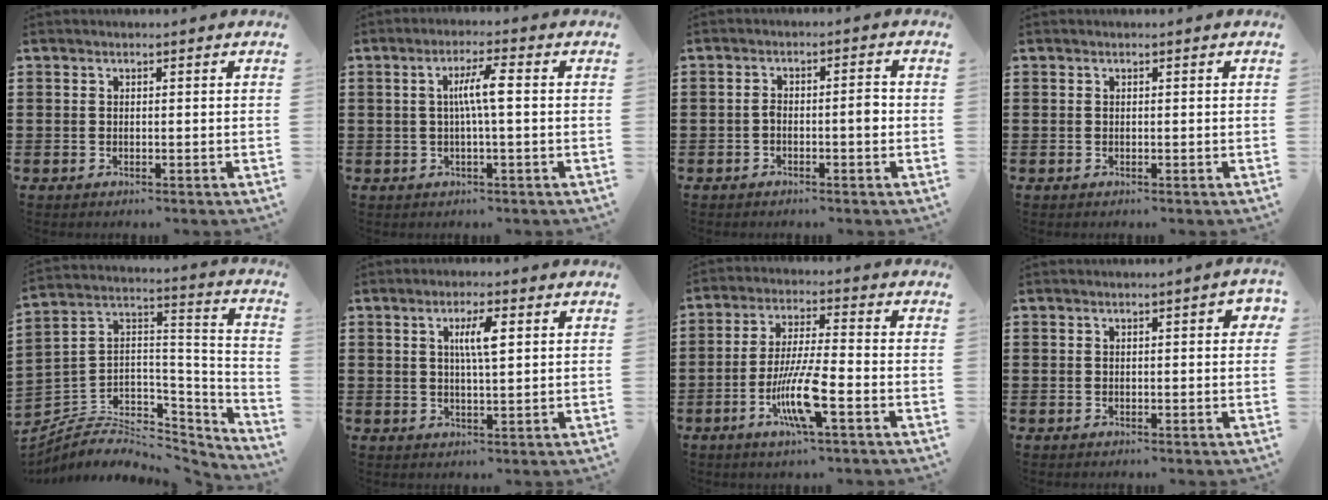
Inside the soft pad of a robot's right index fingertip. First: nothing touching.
{"total": 4.7, "force": [0.2, 0.3, 4.7], "torque": [-0.089, 0.001, -0.003]}
{"total": 2.8, "force": [-0.8, 0.6, 2.7], "torque": [-0.048, 0.003, -0.016]}
{"total": 0.0}
{"total": 5.6, "force": [-3.3, 3.9, 2.2], "torque": [-0.057, -0.004, -0.064]}
{"total": 4.7, "force": [1.3, 0.9, 4.4], "torque": [-0.091, 0.009, 0.017]}
{"total": 9.8, "force": [-3.7, 1.4, 8.9], "torque": [-0.183, -0.015, -0.073]}
{"total": 1.5, "force": [0.3, 0.3, 1.5], "torque": [-0.029, 0.003, 0.004]}